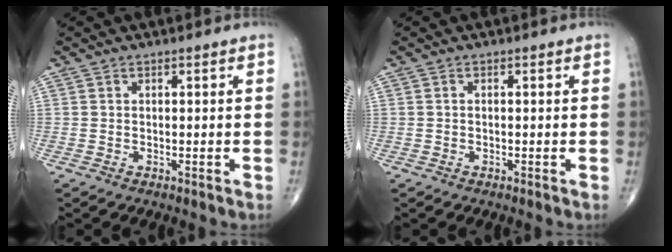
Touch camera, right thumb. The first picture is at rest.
{"total": 0.0}